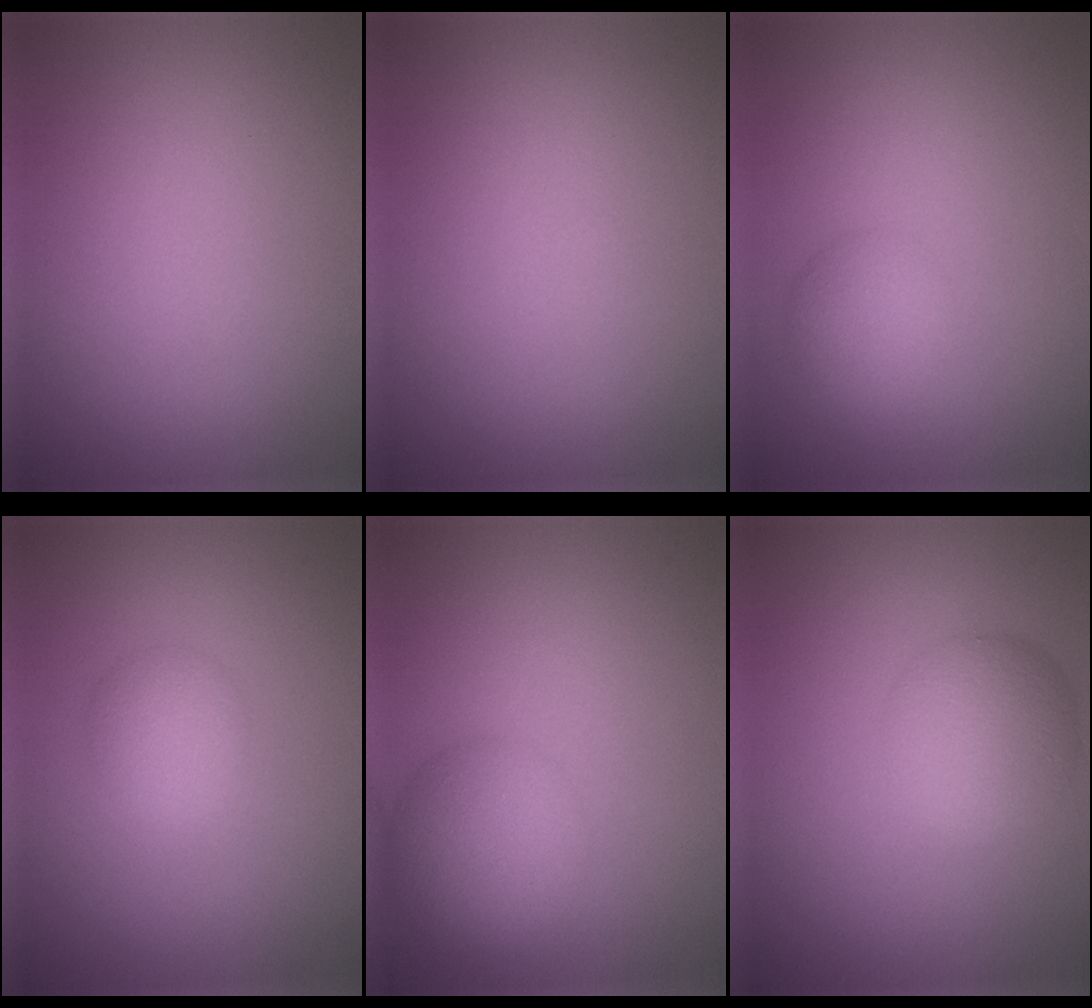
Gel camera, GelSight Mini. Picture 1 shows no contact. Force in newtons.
{"total": 0.0}
{"total": 2.6, "press": 2.6, "slide": 0.1}
{"total": 2.3, "press": 2.3, "slide": 0.1}
{"total": 4.8, "press": 4.8, "slide": 0.2}
{"total": 4.0, "press": 4.0, "slide": 0.1}